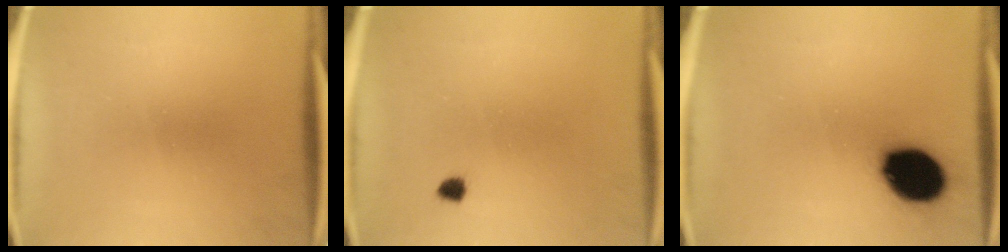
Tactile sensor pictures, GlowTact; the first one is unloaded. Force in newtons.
{"total": 1.2}
{"total": 14.7}